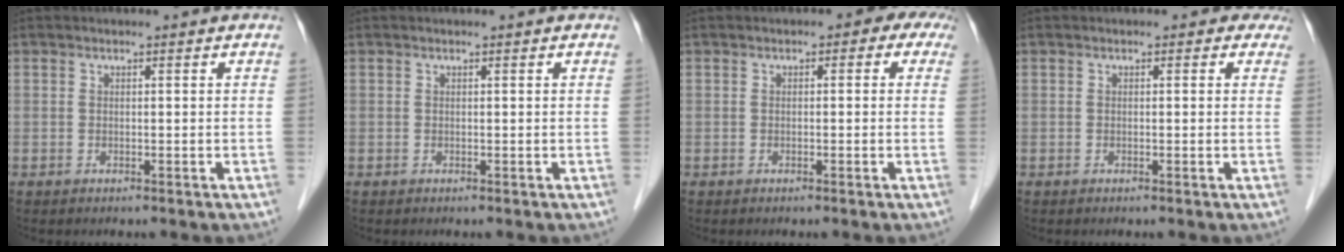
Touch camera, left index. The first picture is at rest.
{"total": 0.0}
{"total": 3.1, "force": [0.7, 1.9, 2.3], "torque": [-0.011, 0.023, -0.004]}
{"total": 1.2, "force": [0.7, 1.0, 0.2], "torque": [0.008, -0.002, -0.009]}